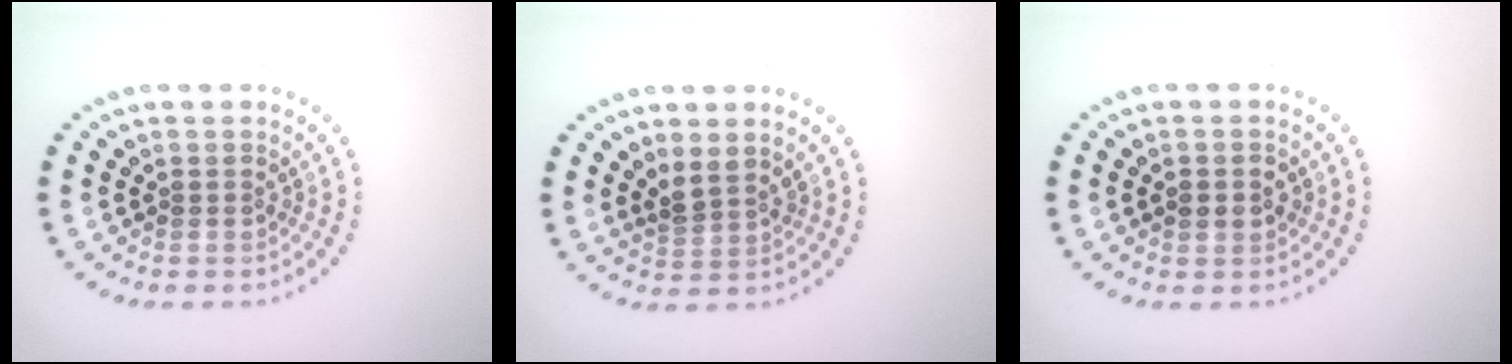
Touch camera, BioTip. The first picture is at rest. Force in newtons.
{"total": 2.0, "press": 1.4, "slide": 1.4}
{"total": 1.4, "press": 1.4, "slide": 0.1}